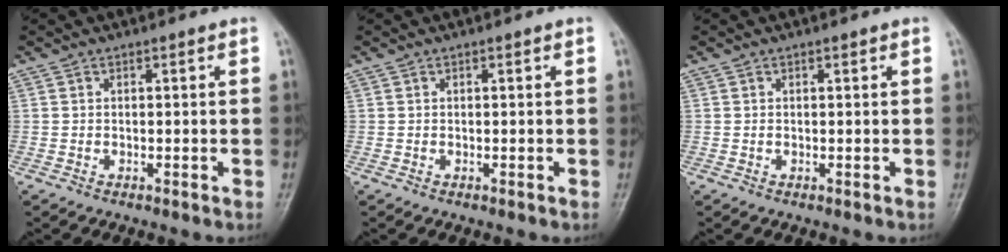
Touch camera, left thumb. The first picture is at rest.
{"total": 0.0}
{"total": 0.5, "force": [0.3, 0.2, 0.4], "torque": [-0.006, 0.000, 0.005]}